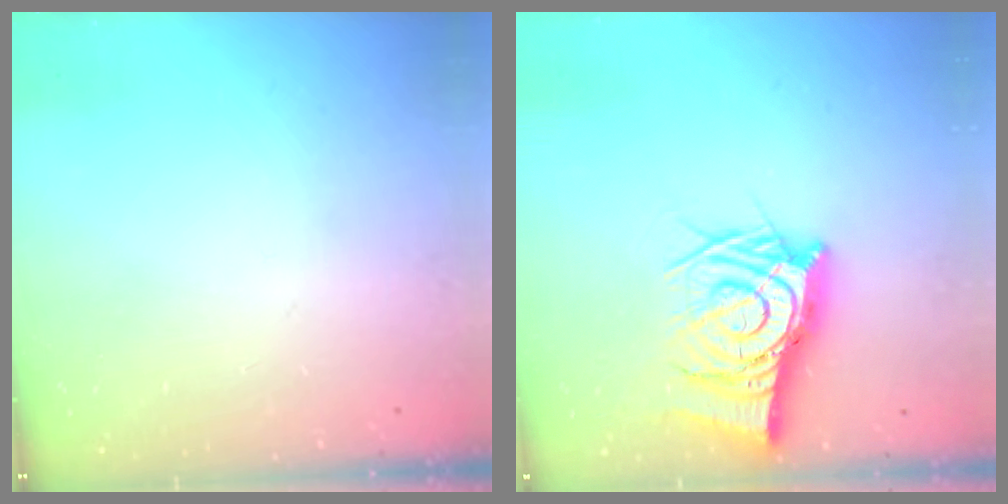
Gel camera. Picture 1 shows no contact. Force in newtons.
{"total": 13.6, "press": 13.5, "slide": 1.5}